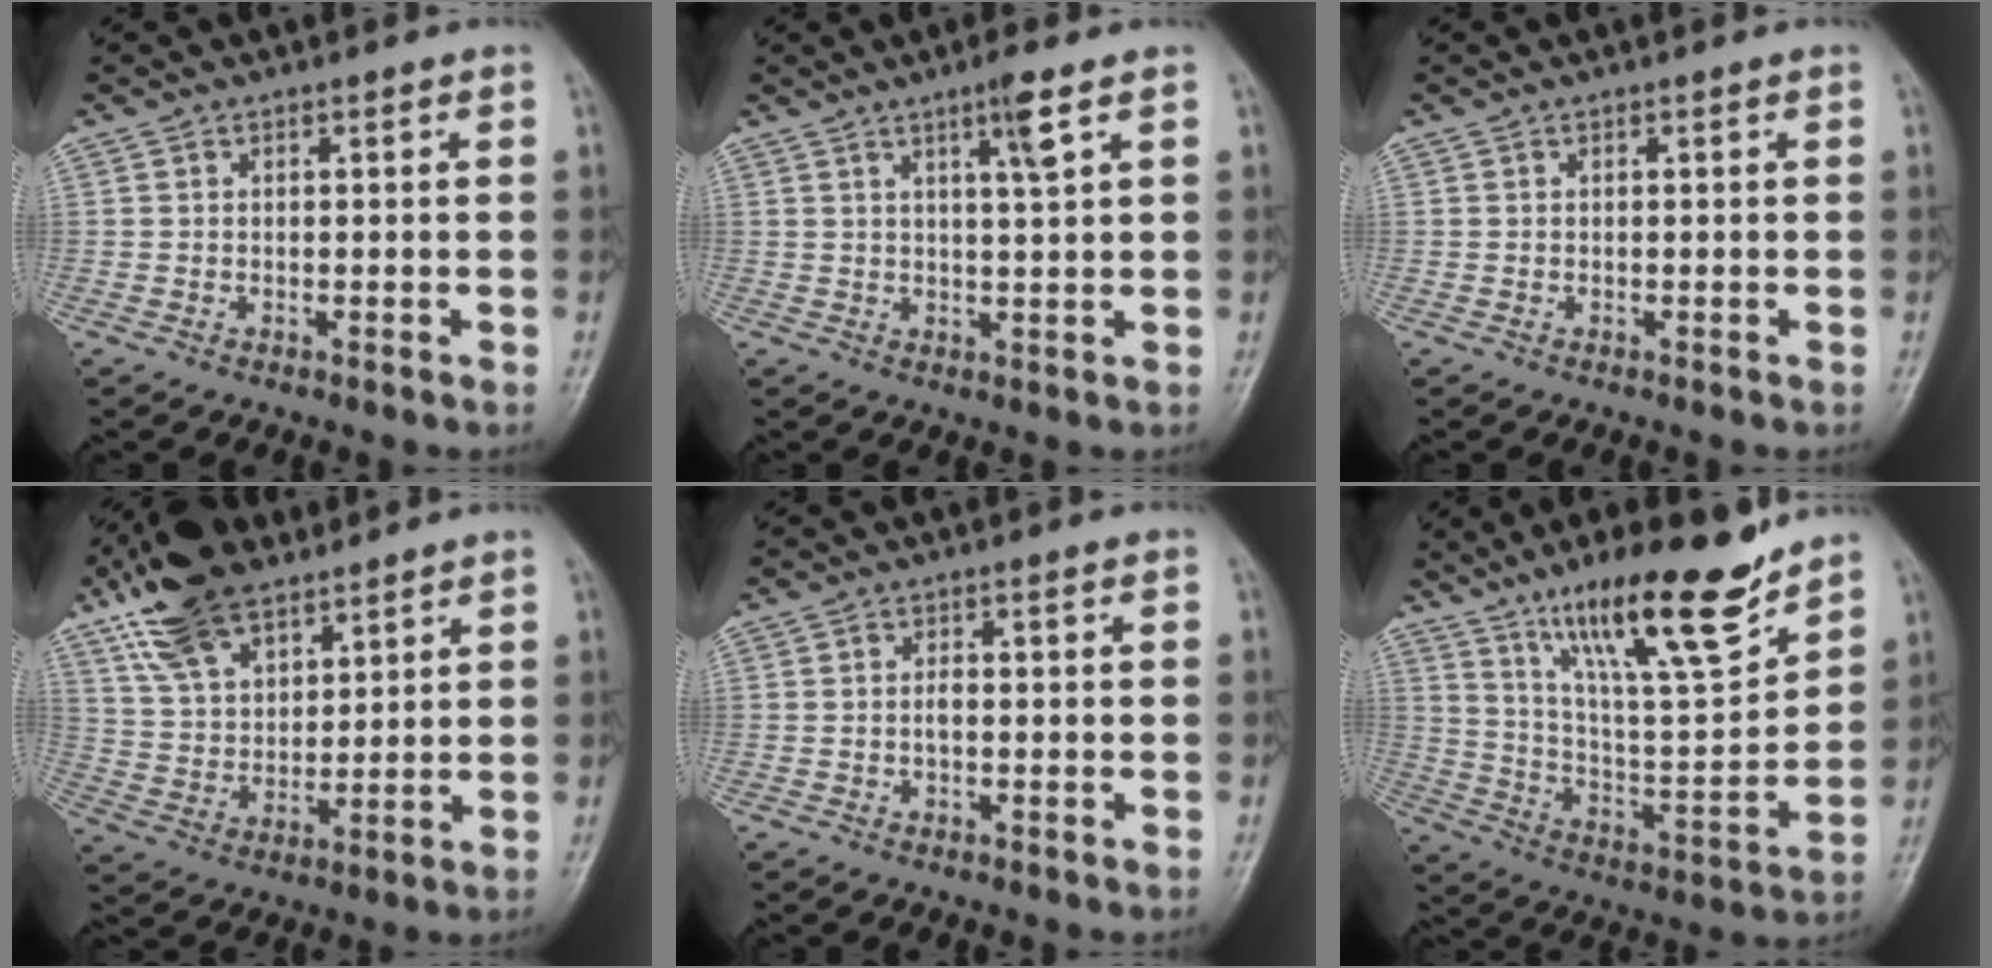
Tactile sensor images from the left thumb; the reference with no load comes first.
{"total": 4.6, "force": [2.3, -0.1, 4.0], "torque": [-0.072, -0.012, 0.042]}
{"total": 0.0}
{"total": 15.6, "force": [10.1, 7.8, 9.0], "torque": [-0.141, -0.023, 0.190]}
{"total": 1.6, "force": [-0.3, 0.5, 1.4], "torque": [-0.030, 0.007, -0.007]}
{"total": 20.6, "force": [14.3, 4.3, 14.3], "torque": [-0.205, -0.076, 0.247]}